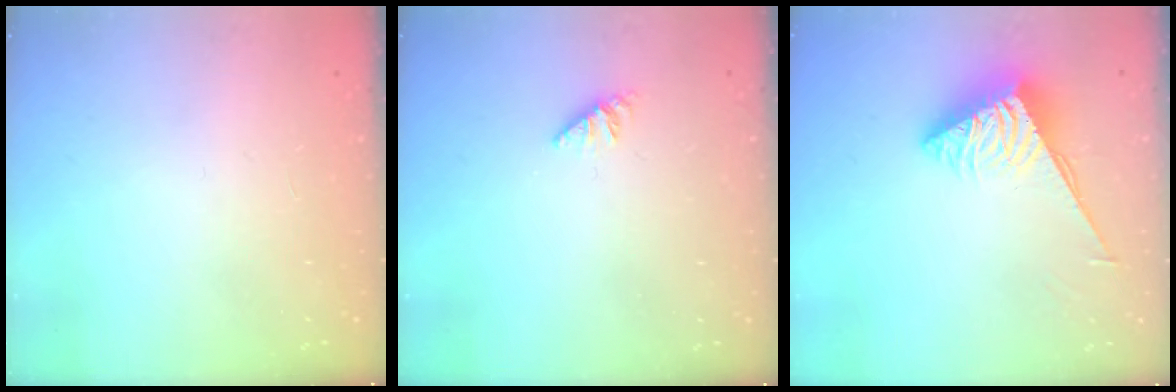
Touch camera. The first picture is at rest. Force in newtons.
{"total": 0.6, "press": 0.6, "slide": 0.2}
{"total": 4.0, "press": 3.9, "slide": 0.5}